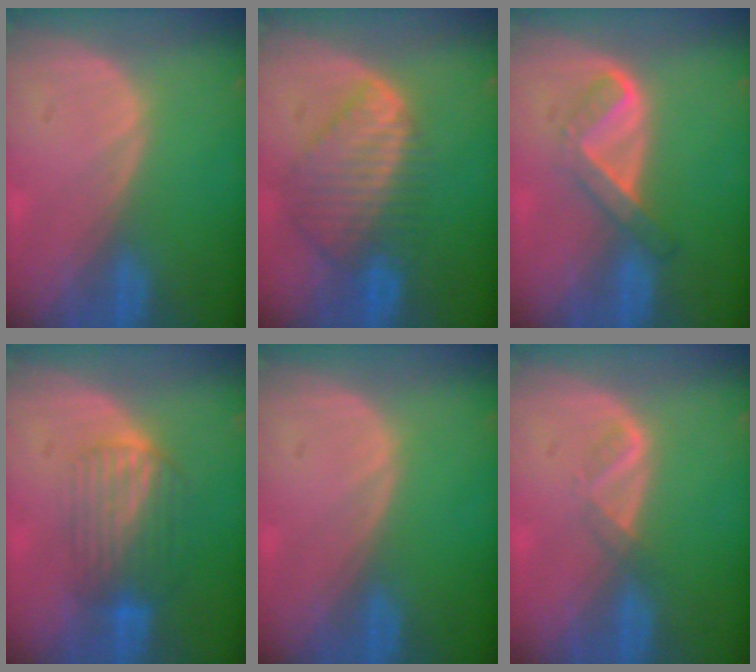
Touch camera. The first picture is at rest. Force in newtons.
{"total": 8.8, "press": 7.6, "slide": 4.4}
{"total": 5.2, "press": 4.4, "slide": 2.9}
{"total": 6.7, "press": 6.1, "slide": 2.8}
{"total": 0.0}
{"total": 1.9, "press": 1.8, "slide": 0.7}